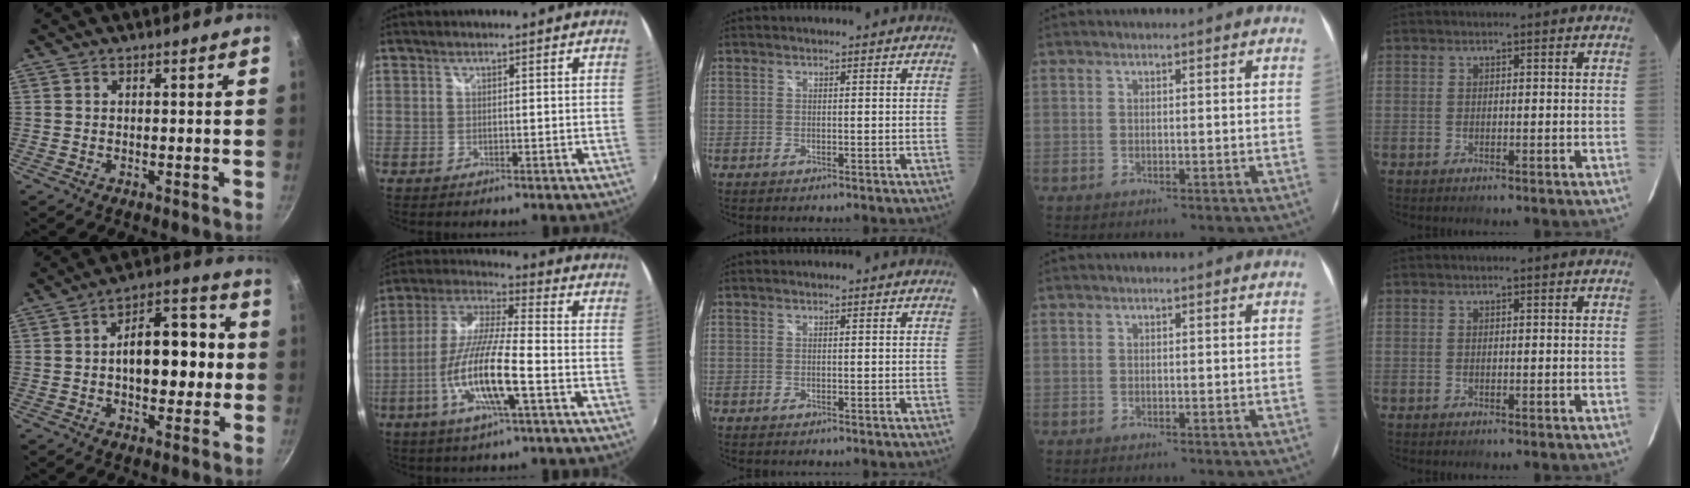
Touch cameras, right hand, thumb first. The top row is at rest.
{"thumb": {"total": 14.4, "force": [-0.4, 8.5, 11.6], "torque": [-0.123, 0.036, -0.016]}, "index": {"total": 14.8, "force": [-5.3, 1.9, 13.7], "torque": [-0.278, -0.012, -0.104]}}